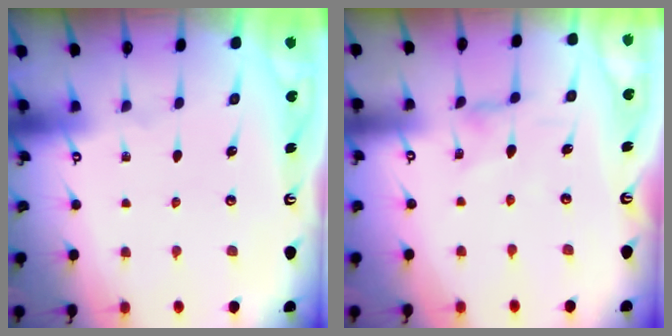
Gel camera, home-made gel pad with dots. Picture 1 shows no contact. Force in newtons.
{"total": 0.0}